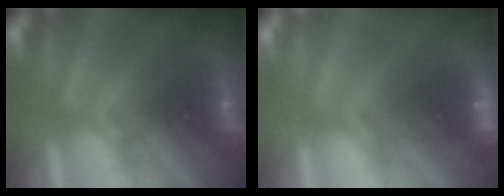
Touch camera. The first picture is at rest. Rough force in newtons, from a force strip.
{"total": 3.2}